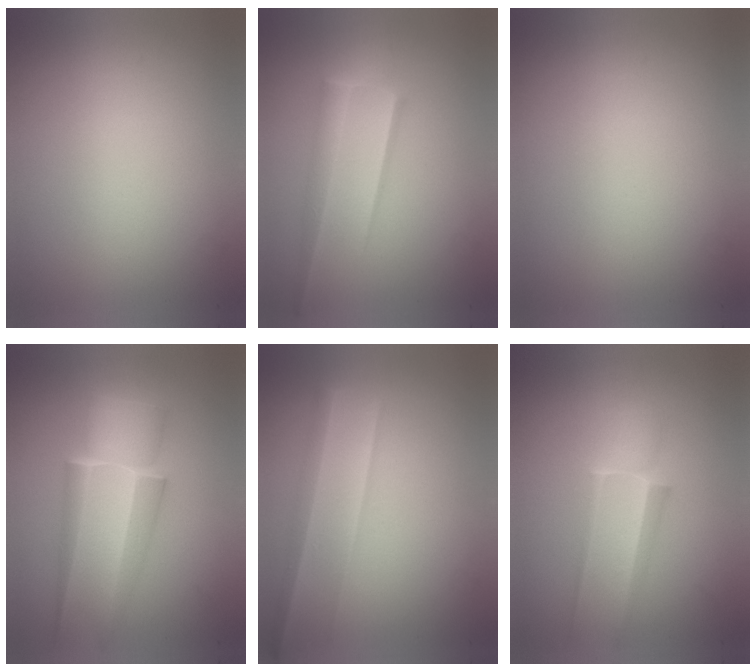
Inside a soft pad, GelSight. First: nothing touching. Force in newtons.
{"total": 3.1}
{"total": 0.0}
{"total": 6.2}
{"total": 2.2}
{"total": 2.2}